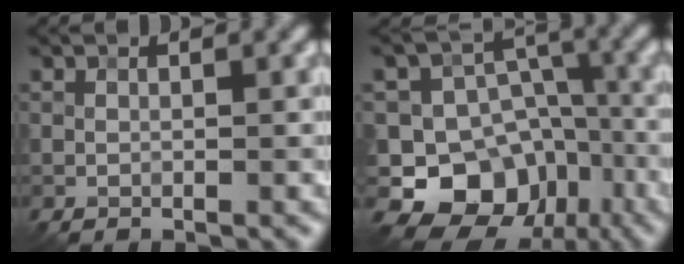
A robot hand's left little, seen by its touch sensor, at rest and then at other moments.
{"total": 11.0, "force": [-4.4, 9.2, 4.2], "torque": [-0.057, 0.012, -0.102]}